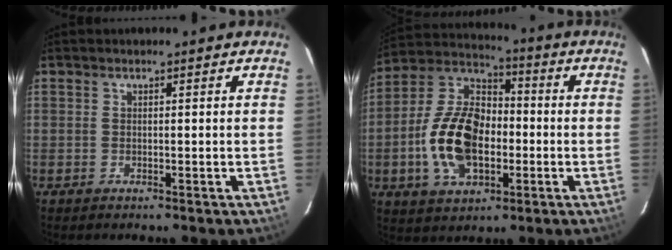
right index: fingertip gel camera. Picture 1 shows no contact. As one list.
[{"total": 16.6, "force": [-3.6, 10.1, 12.7], "torque": [-0.260, 0.017, -0.058]}]